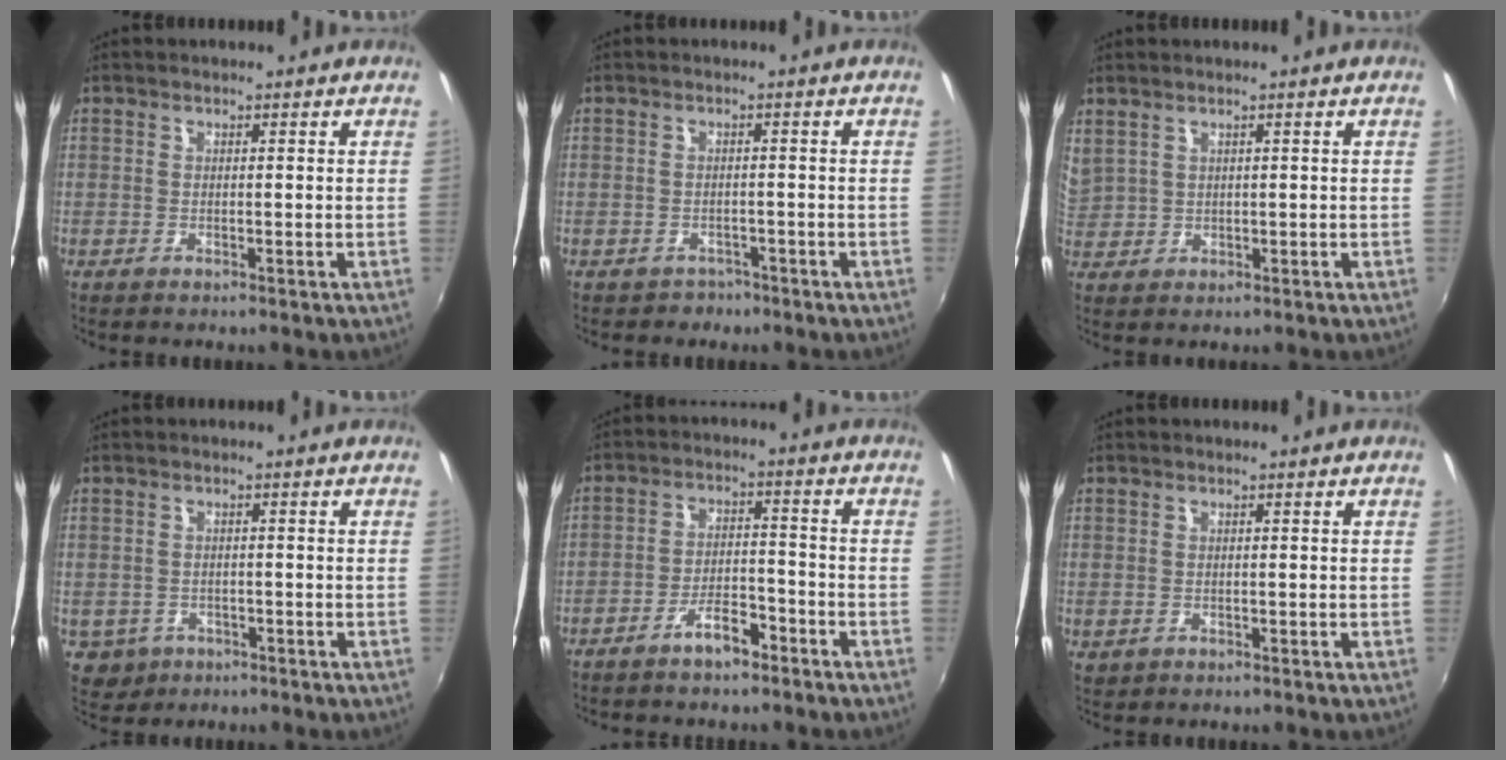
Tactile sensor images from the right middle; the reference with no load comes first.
{"total": 2.6, "force": [-1.7, 2.0, 0.1], "torque": [-0.009, 0.000, -0.022]}
{"total": 5.2, "force": [3.2, 3.5, 2.1], "torque": [-0.039, 0.011, 0.074]}
{"total": 4.8, "force": [-1.6, 4.3, 1.5], "torque": [-0.041, -0.004, -0.016]}
{"total": 5.5, "force": [-4.2, 1.9, 3.0], "torque": [-0.065, 0.010, -0.066]}
{"total": 1.2, "force": [0.0, 1.1, 0.5], "torque": [-0.008, 0.000, 0.002]}